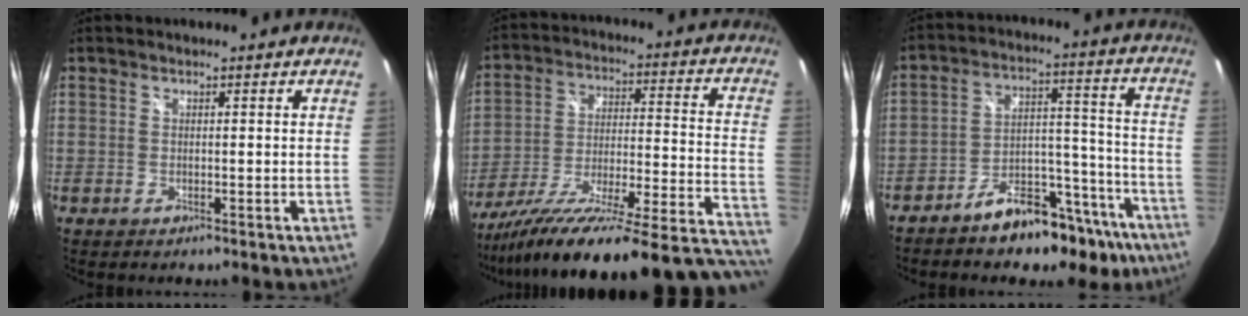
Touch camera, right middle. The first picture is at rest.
{"total": 31.2, "force": [-24.4, 3.2, 19.2], "torque": [-0.255, -0.074, -0.357]}
{"total": 15.3, "force": [-11.7, 6.8, 7.2], "torque": [-0.096, 0.053, -0.153]}